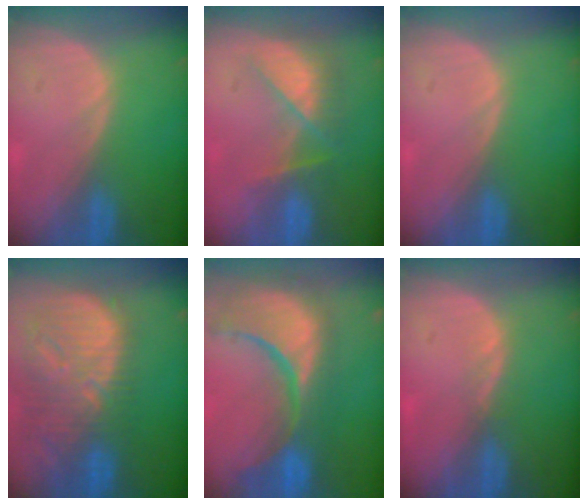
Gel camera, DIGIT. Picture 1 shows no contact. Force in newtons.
{"total": 8.2, "press": 7.0, "slide": 4.3}
{"total": 0.0}
{"total": 13.5, "press": 11.7, "slide": 6.8}
{"total": 15.3, "press": 12.1, "slide": 9.3}
{"total": 1.1, "press": 1.0, "slide": 0.5}